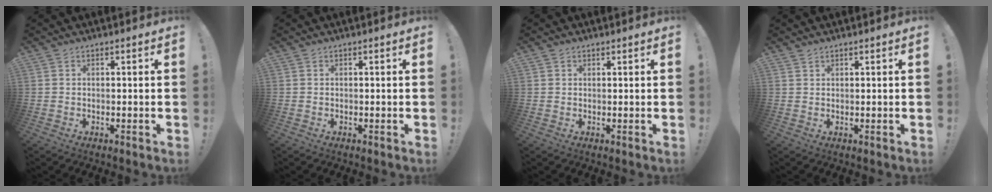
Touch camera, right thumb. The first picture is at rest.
{"total": 0.0}
{"total": 0.7, "force": [0.6, 0.3, 0.1], "torque": [0.002, -0.002, 0.011]}
{"total": 0.9, "force": [0.9, 0.3, 0.1], "torque": [-0.002, -0.002, 0.017]}